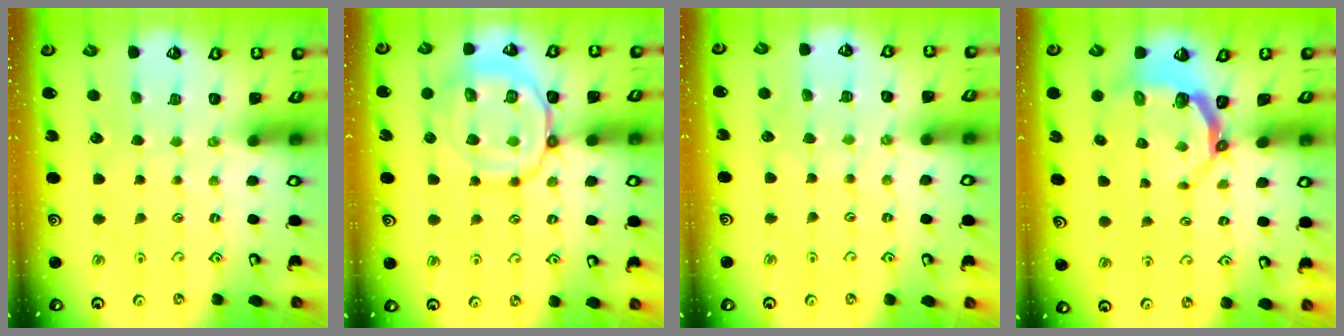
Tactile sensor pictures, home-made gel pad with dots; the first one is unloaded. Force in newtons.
{"total": 15.7, "press": 15.7, "slide": 1.5}
{"total": 4.4, "press": 4.3, "slide": 0.7}
{"total": 4.7, "press": 3.6, "slide": 3.0}